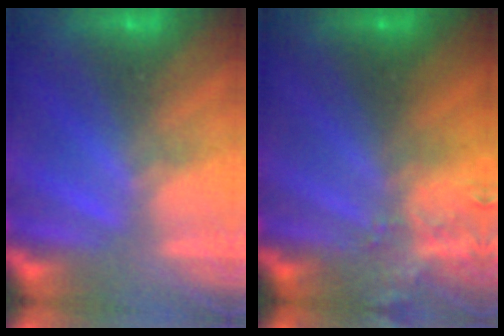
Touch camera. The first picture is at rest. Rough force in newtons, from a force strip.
{"total": 3.6}